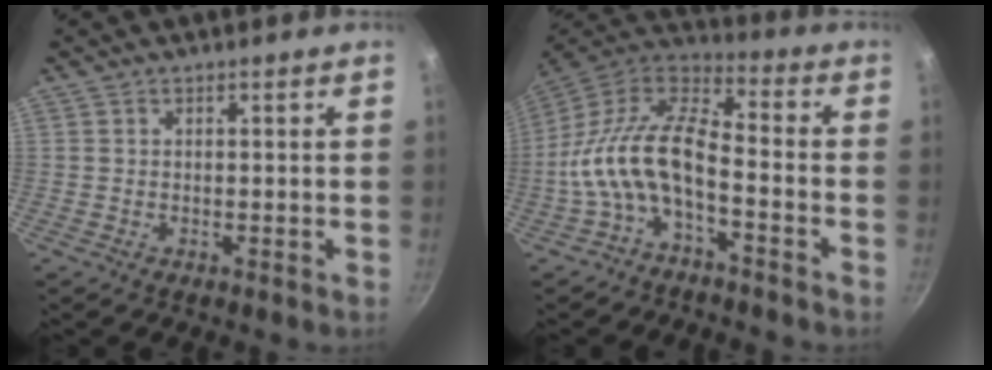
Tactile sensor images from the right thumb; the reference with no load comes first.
{"total": 14.9, "force": [-4.5, 7.2, 12.3], "torque": [-0.240, 0.060, -0.104]}